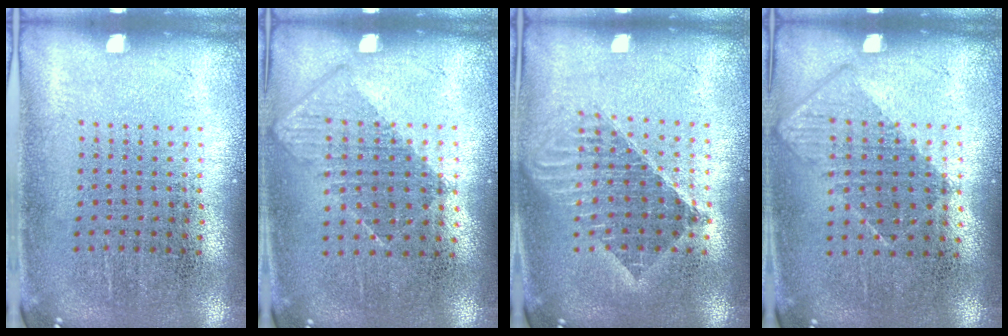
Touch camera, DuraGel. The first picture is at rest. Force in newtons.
{"total": 0.8, "press": 0.8, "slide": 0.3}
{"total": 1.5, "press": 1.3, "slide": 0.8}
{"total": 0.8, "press": 0.6, "slide": 0.4}